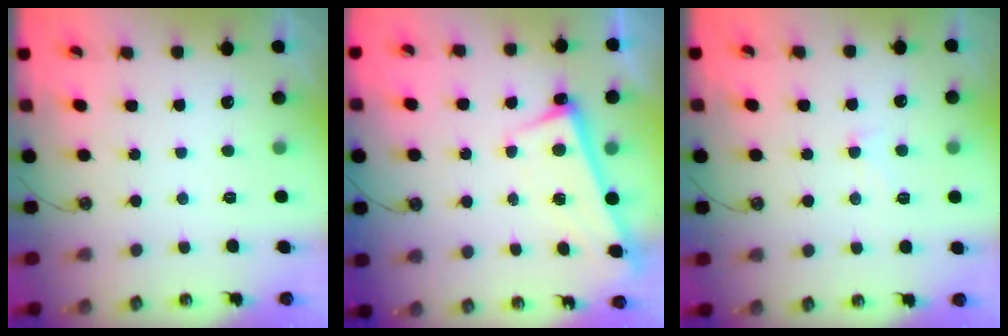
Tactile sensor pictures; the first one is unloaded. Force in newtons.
{"total": 2.7, "press": 2.7, "slide": 0.5}
{"total": 0.8, "press": 0.5, "slide": 0.7}